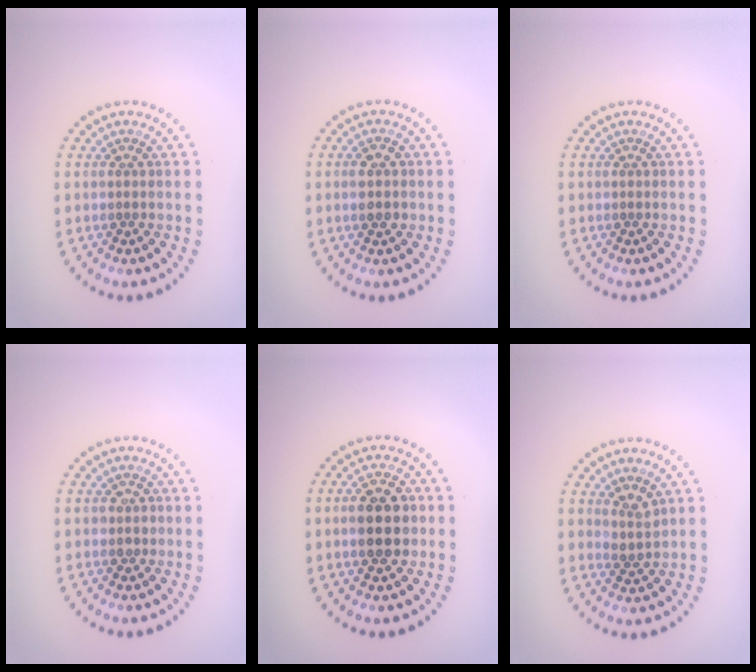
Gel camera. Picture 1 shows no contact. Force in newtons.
{"total": 2.6, "press": 2.6, "slide": 0.2}
{"total": 0.0}
{"total": 1.0, "press": 0.9, "slide": 0.5}
{"total": 4.6, "press": 4.6, "slide": 0.2}
{"total": 1.9, "press": 1.4, "slide": 1.2}